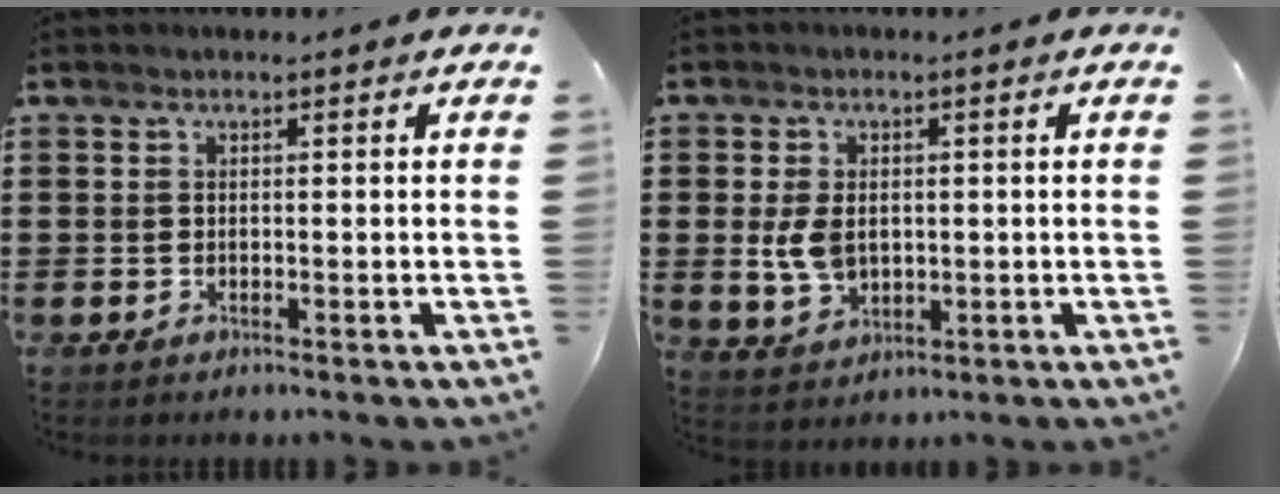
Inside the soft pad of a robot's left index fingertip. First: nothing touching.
{"total": 5.0, "force": [0.2, 3.3, 3.7], "torque": [-0.097, 0.000, -0.002]}